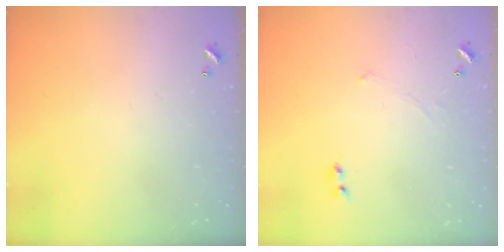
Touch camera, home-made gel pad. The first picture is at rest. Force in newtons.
{"total": 2.3, "press": 2.3, "slide": 0.2}